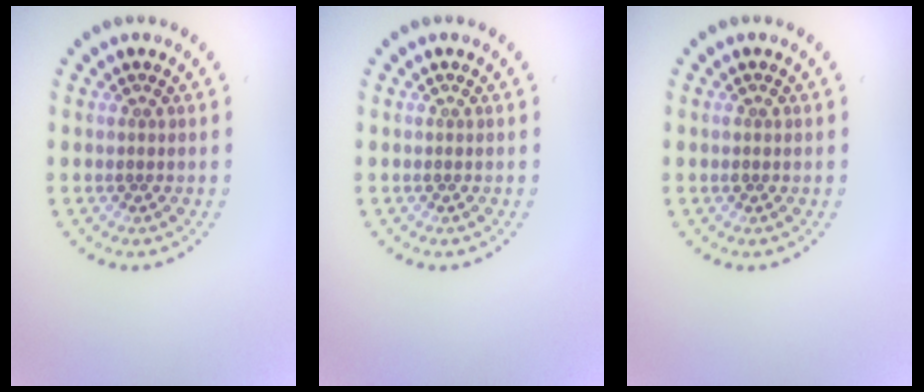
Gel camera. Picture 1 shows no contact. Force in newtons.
{"total": 0.0}
{"total": 0.7, "press": 0.7, "slide": 0.1}